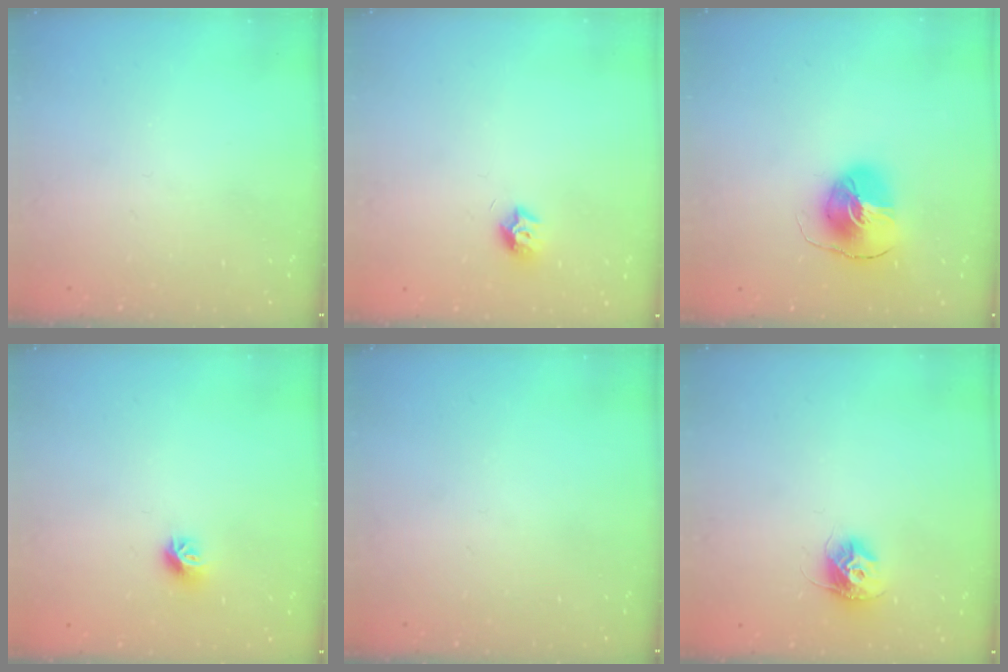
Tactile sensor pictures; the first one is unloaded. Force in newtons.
{"total": 7.6, "press": 7.6, "slide": 0.7}
{"total": 8.7, "press": 8.7, "slide": 1.1}
{"total": 8.0, "press": 7.9, "slide": 0.6}
{"total": 0.0}
{"total": 9.5, "press": 9.5, "slide": 0.2}